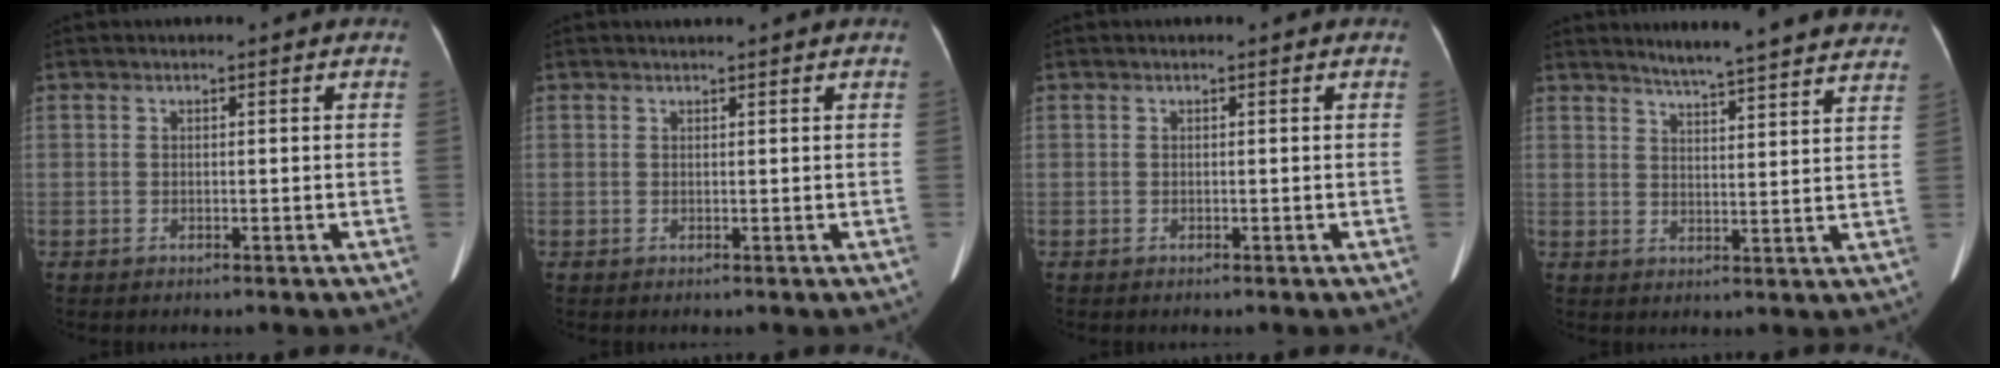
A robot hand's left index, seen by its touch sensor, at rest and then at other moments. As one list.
[{"total": 0.8, "force": [0.8, 0.0, 0.2], "torque": [-0.009, 0.010, 0.016]}, {"total": 0.0}, {"total": 18.2, "force": [16.8, 0.8, 6.9], "torque": [-0.092, -0.022, 0.203]}]